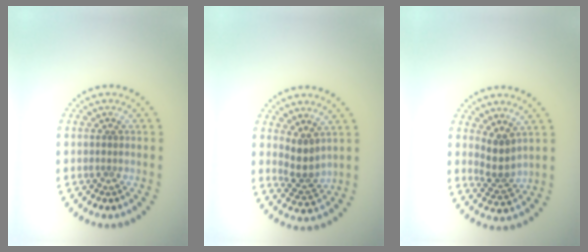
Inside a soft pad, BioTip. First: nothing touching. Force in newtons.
{"total": 2.5, "press": 1.9, "slide": 1.5}
{"total": 2.5, "press": 1.9, "slide": 1.7}